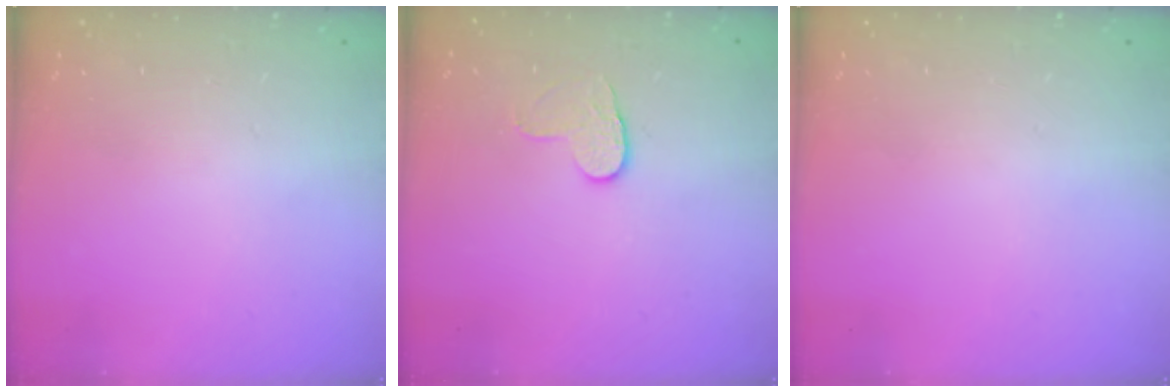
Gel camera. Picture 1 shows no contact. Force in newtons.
{"total": 4.3, "press": 4.3, "slide": 0.4}
{"total": 0.0}